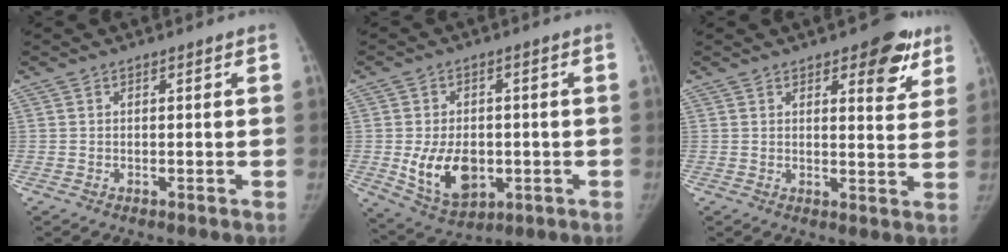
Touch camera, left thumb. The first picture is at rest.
{"total": 11.2, "force": [-1.8, 7.6, 8.1], "torque": [-0.116, -0.005, -0.012]}
{"total": 8.4, "force": [4.9, 3.7, 5.8], "torque": [-0.038, -0.023, 0.058]}